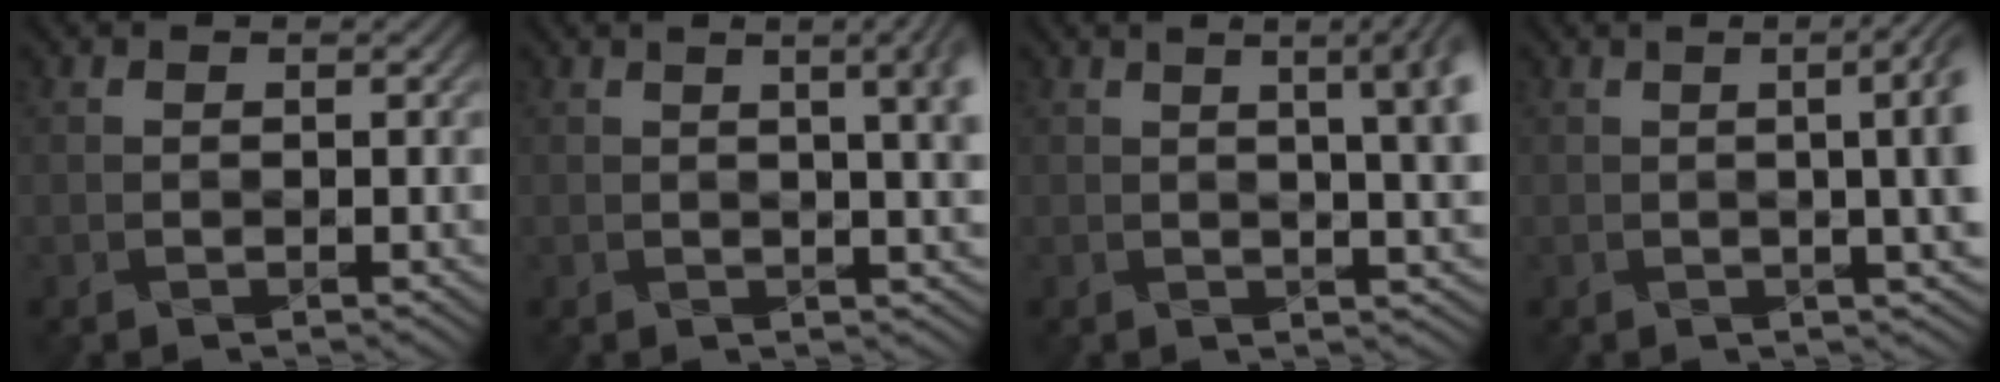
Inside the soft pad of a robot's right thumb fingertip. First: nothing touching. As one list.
[{"total": 8.6, "force": [2.1, 2.6, 7.9], "torque": [-0.066, 0.031, 0.012]}, {"total": 11.1, "force": [2.9, 3.6, 10.1], "torque": [-0.096, 0.045, 0.026]}, {"total": 9.7, "force": [0.6, 3.2, 9.1], "torque": [-0.075, 0.028, 0.002]}]